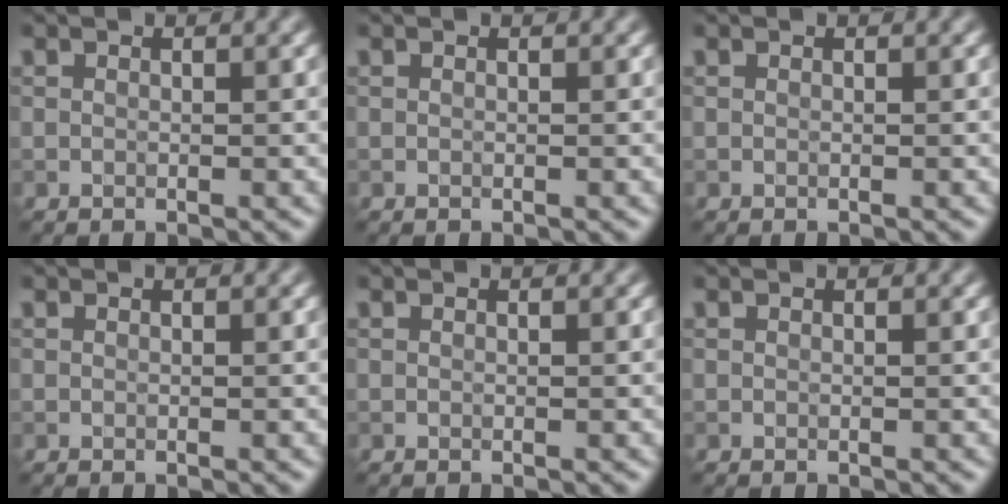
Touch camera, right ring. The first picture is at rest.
{"total": 0.0}
{"total": 0.0}
{"total": 0.0}
{"total": 0.0}
{"total": 0.0}